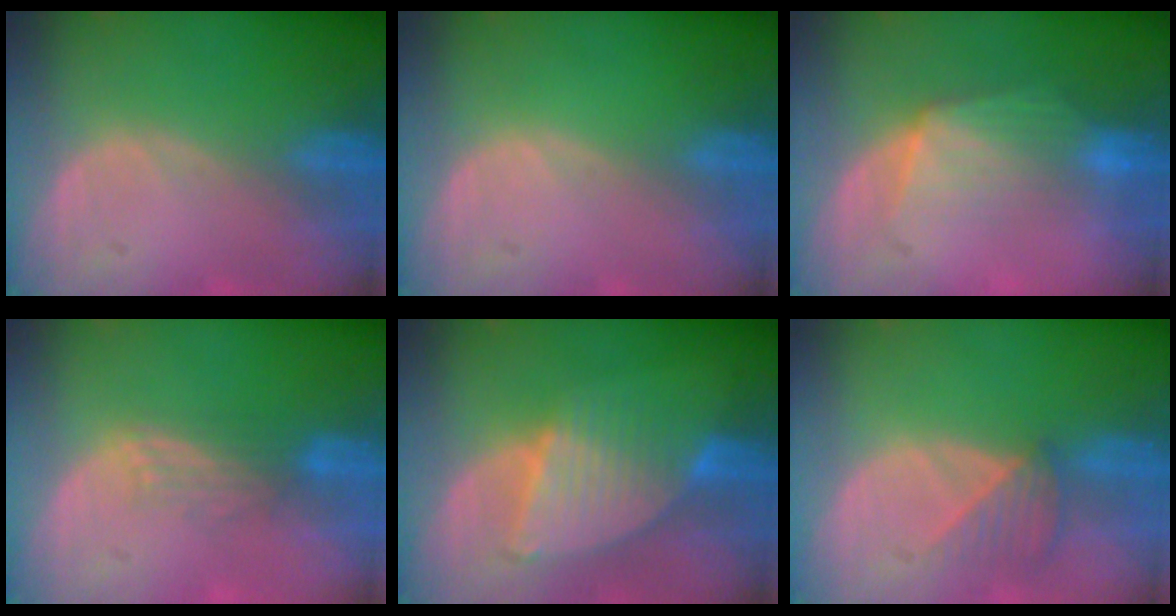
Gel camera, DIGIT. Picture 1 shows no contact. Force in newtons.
{"total": 0.0}
{"total": 7.0, "press": 6.3, "slide": 3.0}
{"total": 2.8, "press": 2.7, "slide": 0.6}
{"total": 7.3, "press": 6.8, "slide": 2.8}
{"total": 3.6, "press": 3.5, "slide": 1.0}